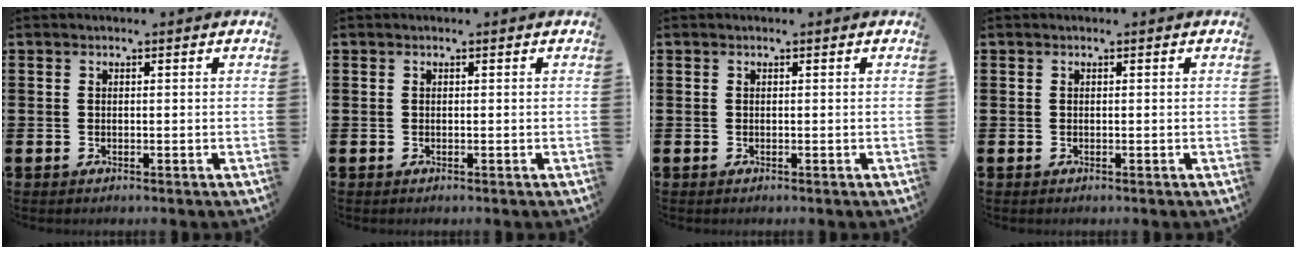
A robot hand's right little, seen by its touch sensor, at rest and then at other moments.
{"total": 0.0}
{"total": 0.0}
{"total": 0.0}